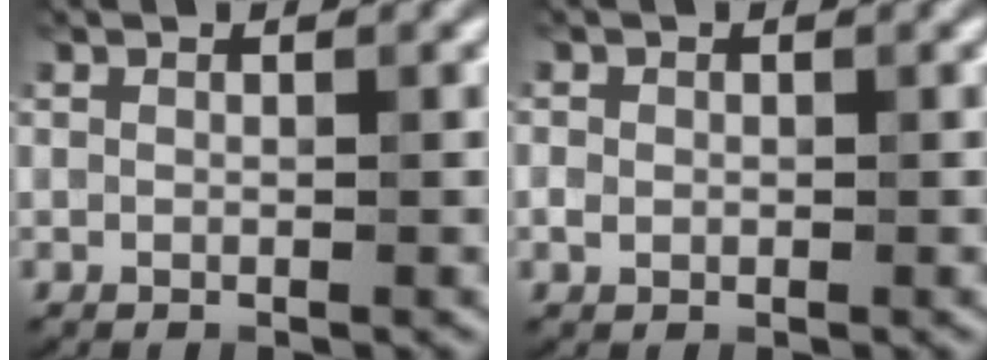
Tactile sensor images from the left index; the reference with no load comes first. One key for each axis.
{"total": 1.1, "fx": -0.1, "fy": 1.0, "fz": 0.4, "tx": -0.006, "ty": -0.002, "tz": -0.004}